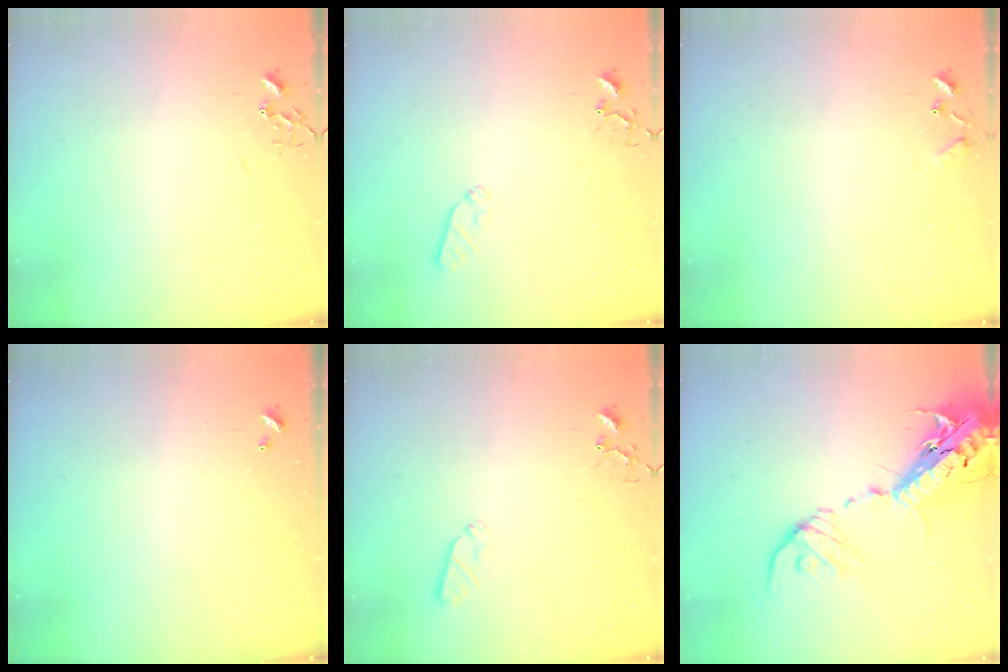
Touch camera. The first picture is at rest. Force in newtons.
{"total": 5.2, "press": 5.1, "slide": 0.7}
{"total": 7.6, "press": 7.5, "slide": 0.6}
{"total": 0.0}
{"total": 4.2, "press": 4.1, "slide": 1.0}
{"total": 23.9, "press": 23.3, "slide": 5.5}